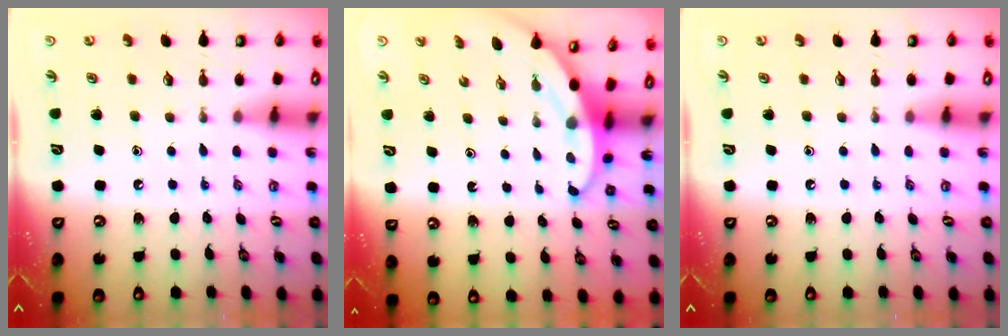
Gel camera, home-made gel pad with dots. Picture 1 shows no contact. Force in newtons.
{"total": 3.4, "press": 3.4, "slide": 0.1}
{"total": 0.0}